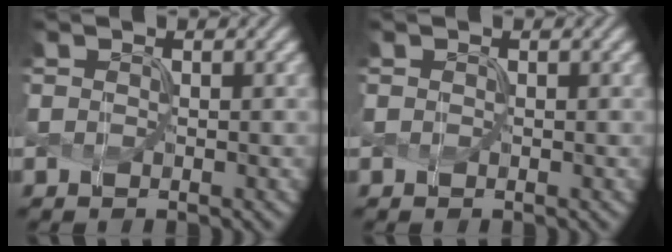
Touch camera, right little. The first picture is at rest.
{"total": 0.7, "force": [-0.3, -0.3, -0.6], "torque": [0.004, 0.000, 0.001]}